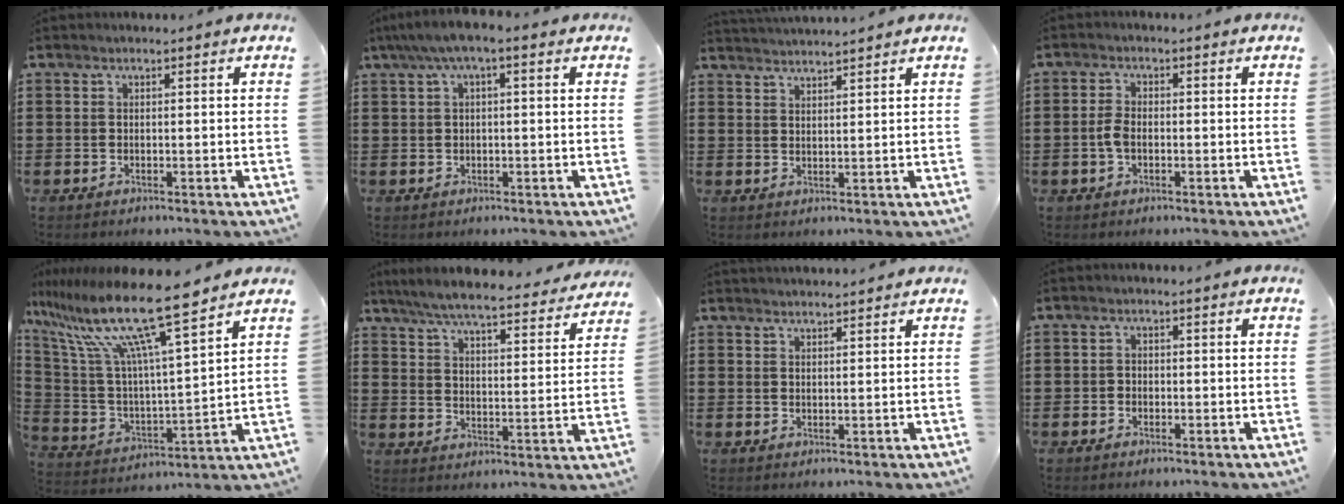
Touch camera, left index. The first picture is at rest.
{"total": 2.7, "force": [-0.3, 0.6, 2.7], "torque": [-0.053, 0.001, -0.011]}
{"total": 2.2, "force": [2.1, -0.4, -0.1], "torque": [-0.005, -0.007, 0.041]}
{"total": 2.9, "force": [-0.6, 1.4, 2.4], "torque": [-0.069, -0.005, -0.019]}
{"total": 14.5, "force": [11.0, 0.5, 9.5], "torque": [-0.225, -0.074, 0.181]}
{"total": 6.6, "force": [6.2, 0.0, 2.4], "torque": [-0.075, -0.042, 0.105]}
{"total": 1.7, "force": [1.7, -0.1, 0.1], "torque": [-0.005, 0.000, 0.033]}
{"total": 1.0, "force": [-0.6, 0.7, 0.3], "torque": [-0.009, 0.001, -0.014]}